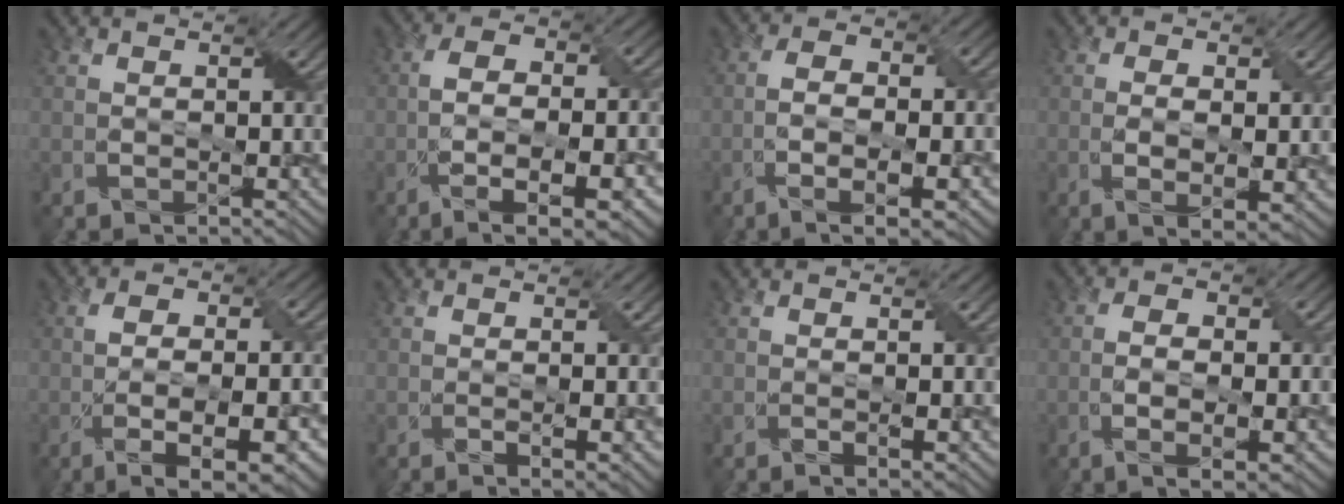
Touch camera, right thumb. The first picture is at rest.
{"total": 10.0, "force": [-3.6, 3.4, 8.6], "torque": [-0.156, 0.000, -0.047]}
{"total": 7.7, "force": [-2.9, 2.4, 6.7], "torque": [-0.126, -0.002, -0.040]}
{"total": 4.4, "force": [-0.1, 1.6, 4.1], "torque": [-0.078, -0.011, 0.004]}
{"total": 8.9, "force": [-2.8, 3.0, 7.9], "torque": [-0.141, -0.006, -0.027]}
{"total": 3.1, "force": [-0.3, 0.4, 3.0], "torque": [-0.049, 0.001, -0.005]}
{"total": 2.0, "force": [-0.1, 0.1, 2.0], "torque": [-0.035, 0.001, -0.003]}
{"total": 5.4, "force": [-1.5, 1.8, 4.9], "torque": [-0.093, -0.006, -0.014]}